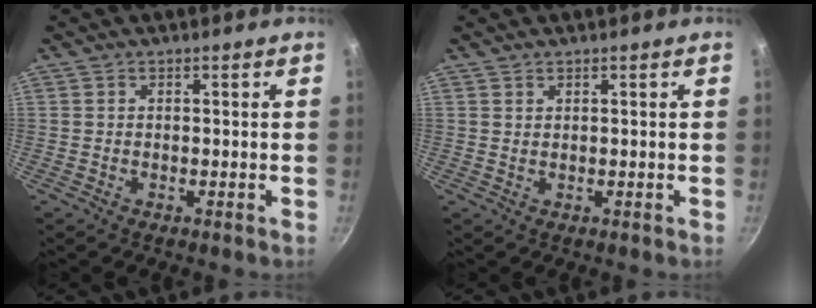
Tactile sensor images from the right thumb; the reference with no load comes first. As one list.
[{"total": 0.7, "force": [0.7, 0.2, 0.2], "torque": [-0.002, -0.009, 0.012]}]